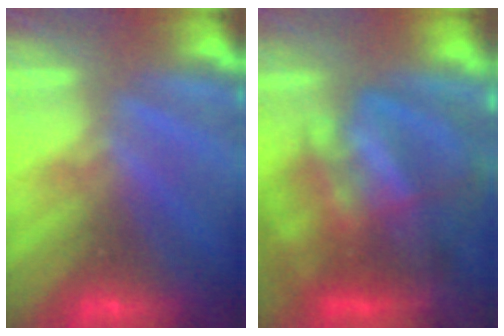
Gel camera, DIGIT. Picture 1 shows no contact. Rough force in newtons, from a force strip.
{"total": 11.5}